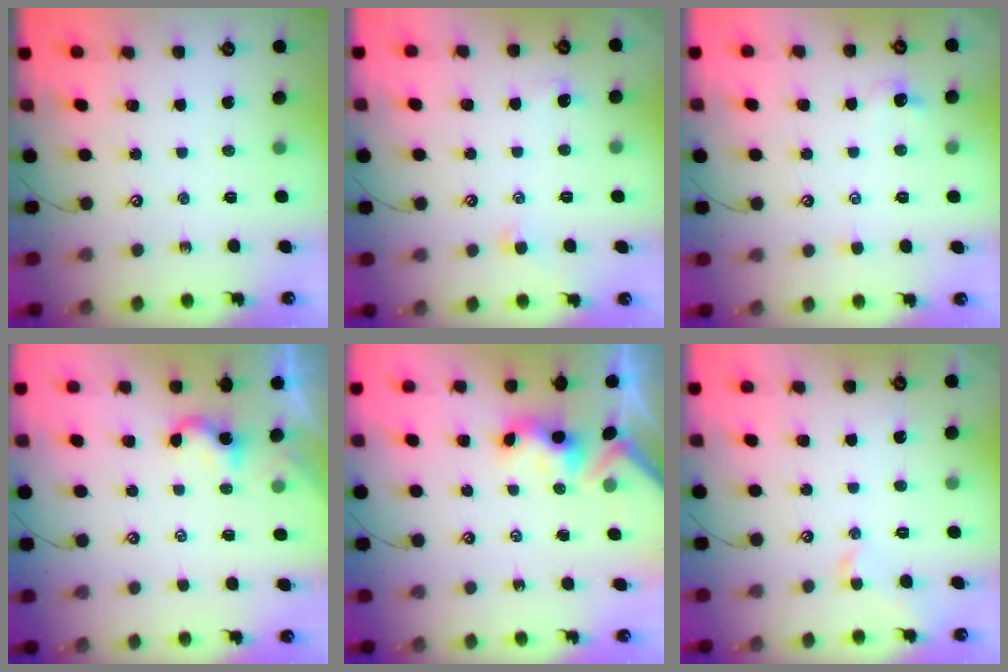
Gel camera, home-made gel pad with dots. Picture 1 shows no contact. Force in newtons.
{"total": 0.6, "press": 0.1, "slide": 0.6}
{"total": 0.9, "press": 0.8, "slide": 0.4}
{"total": 2.8, "press": 2.7, "slide": 0.3}
{"total": 3.0, "press": 2.9, "slide": 0.6}
{"total": 1.0, "press": 0.9, "slide": 0.4}